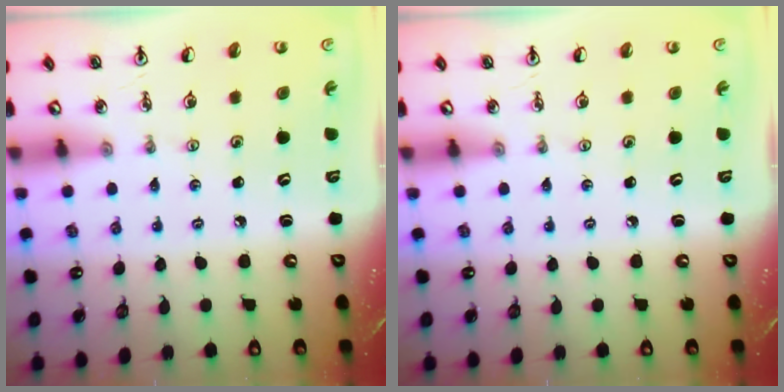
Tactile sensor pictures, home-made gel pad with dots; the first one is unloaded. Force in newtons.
{"total": 0.0}